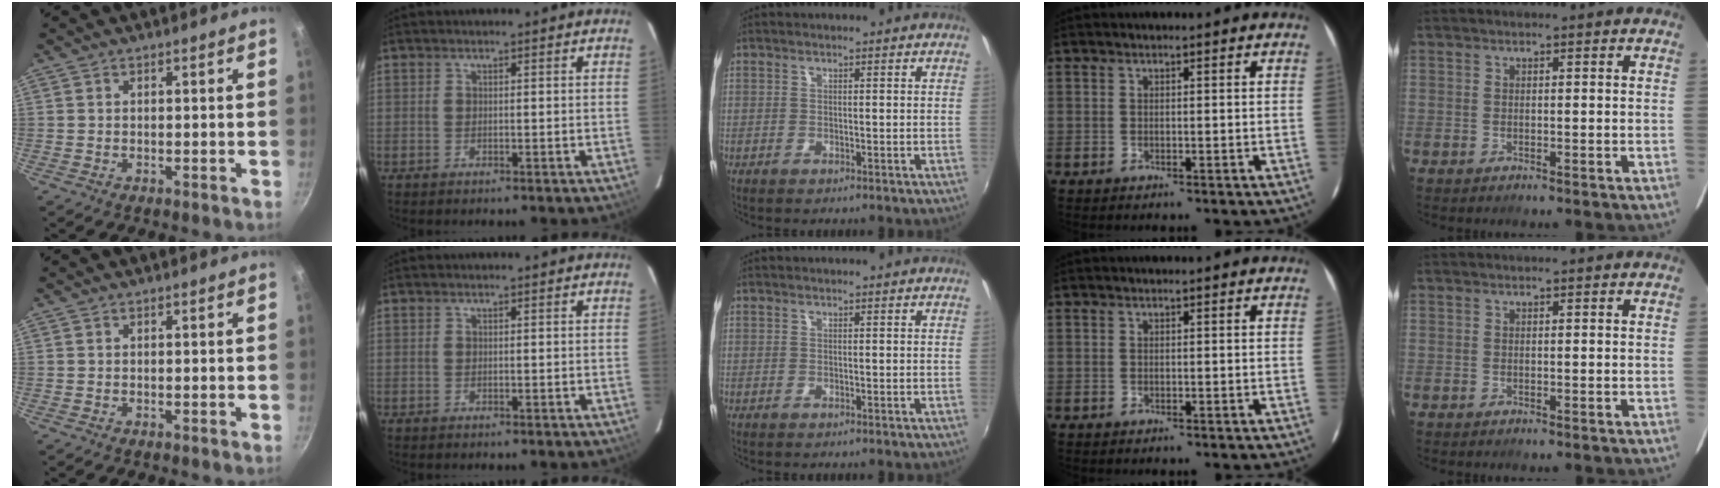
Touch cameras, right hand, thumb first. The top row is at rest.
{}